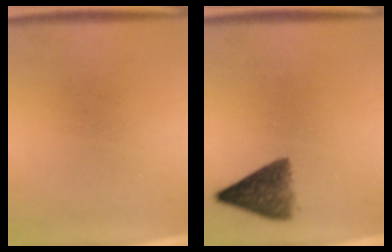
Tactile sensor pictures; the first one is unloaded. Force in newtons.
{"total": 6.3}